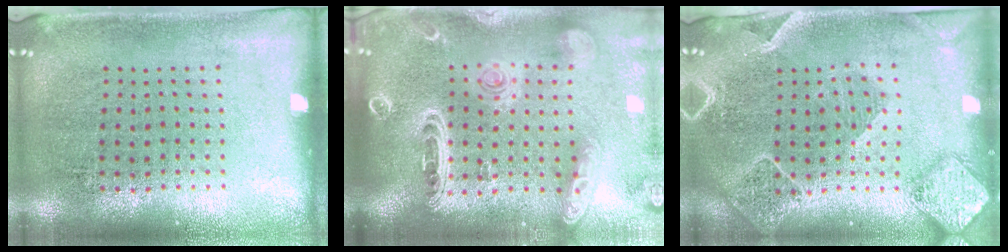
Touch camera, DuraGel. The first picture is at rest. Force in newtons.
{"total": 2.8, "press": 2.5, "slide": 1.4}
{"total": 2.3, "press": 2.1, "slide": 1.0}